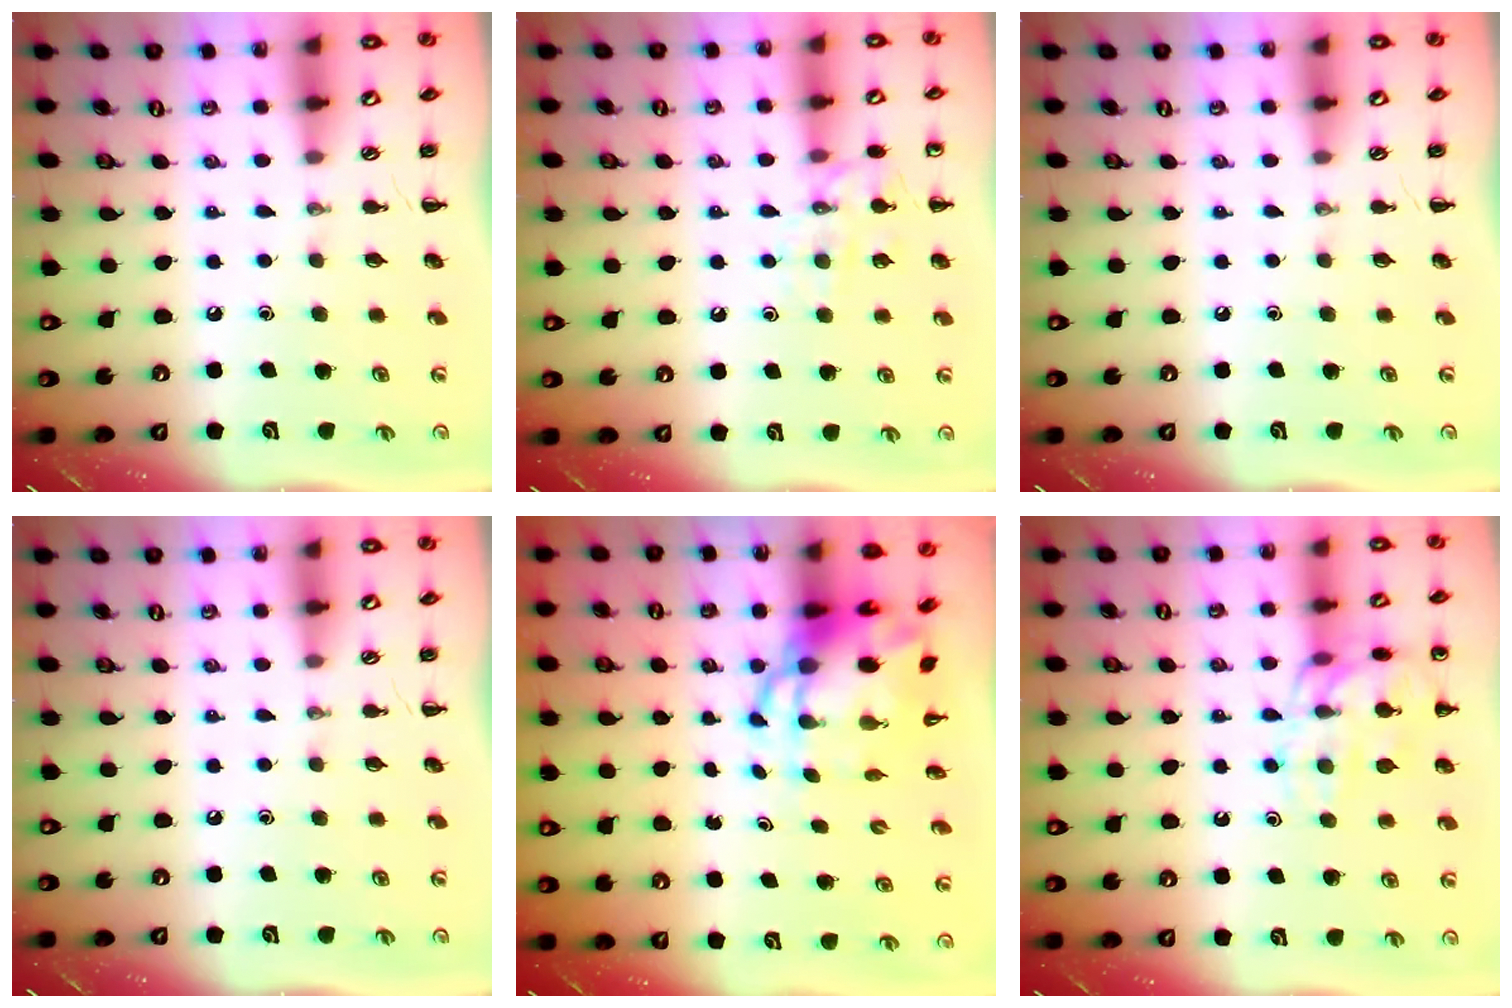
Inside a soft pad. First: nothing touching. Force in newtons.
{"total": 10.3, "press": 10.3, "slide": 0.9}
{"total": 0.0}
{"total": 0.0}
{"total": 8.3, "press": 8.0, "slide": 2.2}
{"total": 13.9, "press": 13.8, "slide": 1.1}